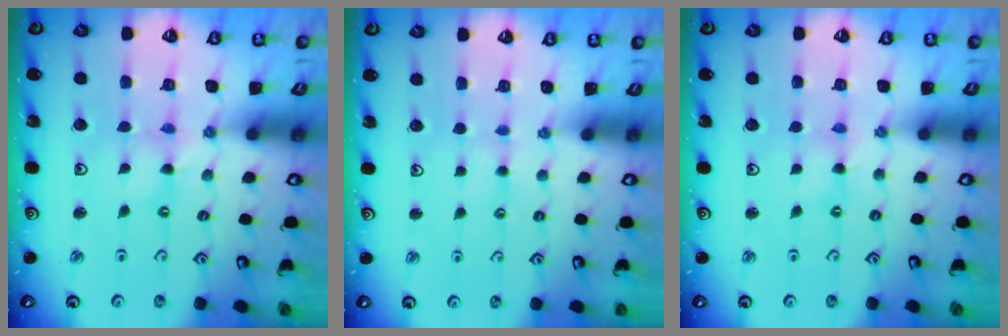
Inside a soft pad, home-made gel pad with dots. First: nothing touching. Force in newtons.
{"total": 2.0, "press": 2.0, "slide": 0.3}
{"total": 0.5, "press": 0.5, "slide": 0.1}